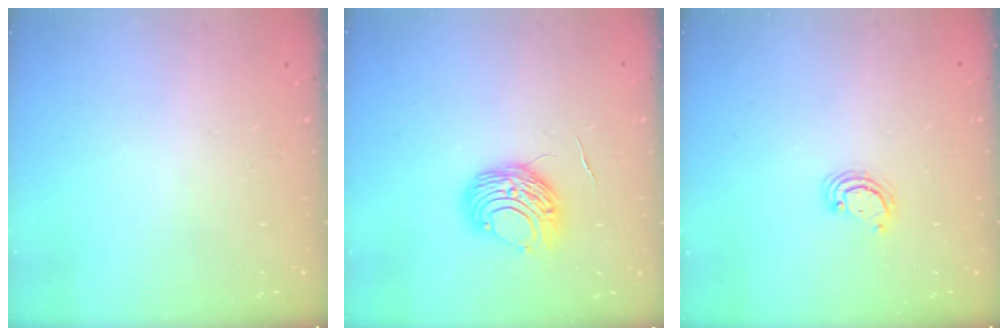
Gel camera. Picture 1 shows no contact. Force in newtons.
{"total": 9.4, "press": 9.3, "slide": 0.6}
{"total": 2.5, "press": 2.5, "slide": 0.3}